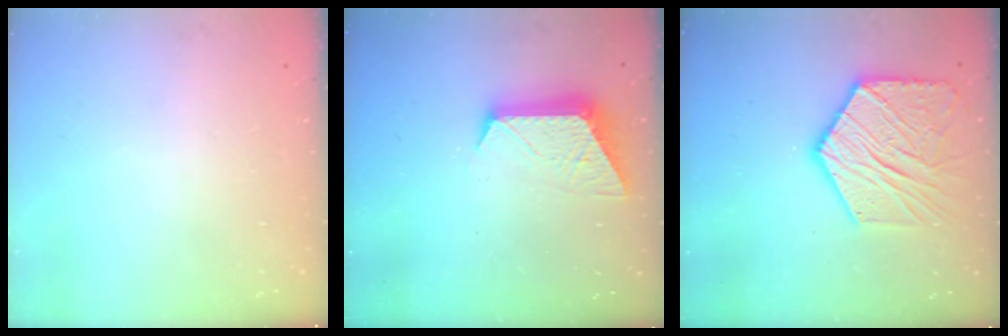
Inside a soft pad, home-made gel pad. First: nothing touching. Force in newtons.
{"total": 11.0, "press": 10.9, "slide": 1.0}
{"total": 17.4, "press": 17.4, "slide": 1.5}